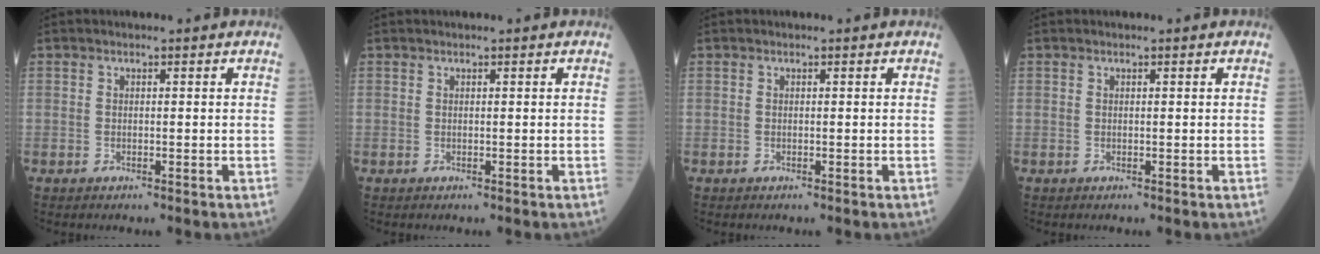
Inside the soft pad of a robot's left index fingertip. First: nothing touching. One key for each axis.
{"total": 0.0}
{"total": 0.0}
{"total": 0.0}